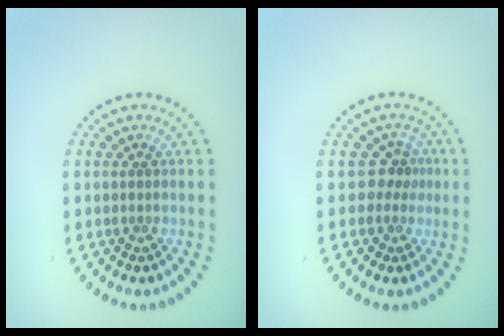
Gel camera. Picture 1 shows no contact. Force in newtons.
{"total": 2.0, "press": 1.5, "slide": 1.3}